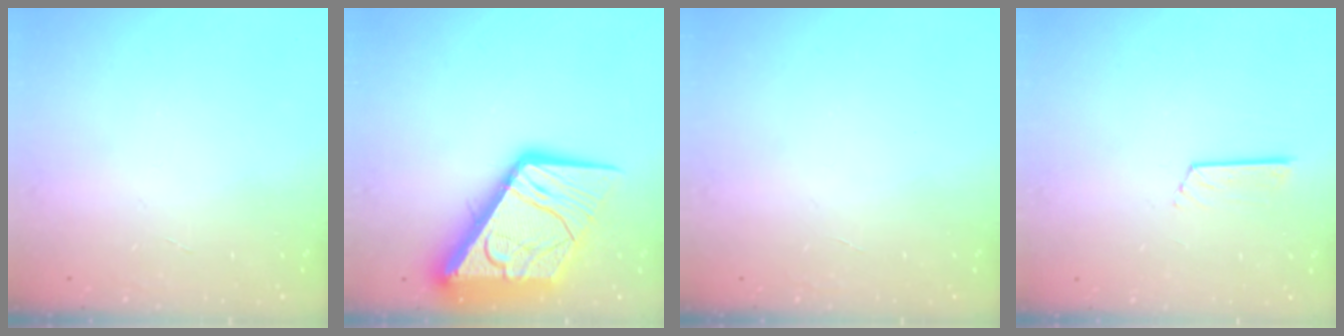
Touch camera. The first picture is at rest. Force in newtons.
{"total": 21.3, "press": 21.2, "slide": 2.3}
{"total": 0.0}
{"total": 6.4, "press": 6.4, "slide": 0.2}